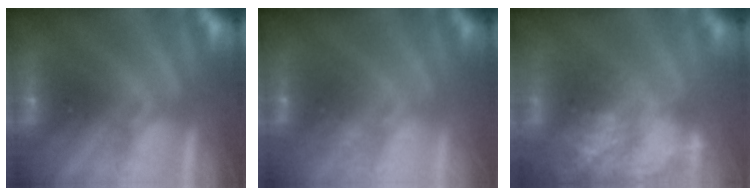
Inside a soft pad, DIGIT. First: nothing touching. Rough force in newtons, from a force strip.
{"total": 2.4}
{"total": 9.0}